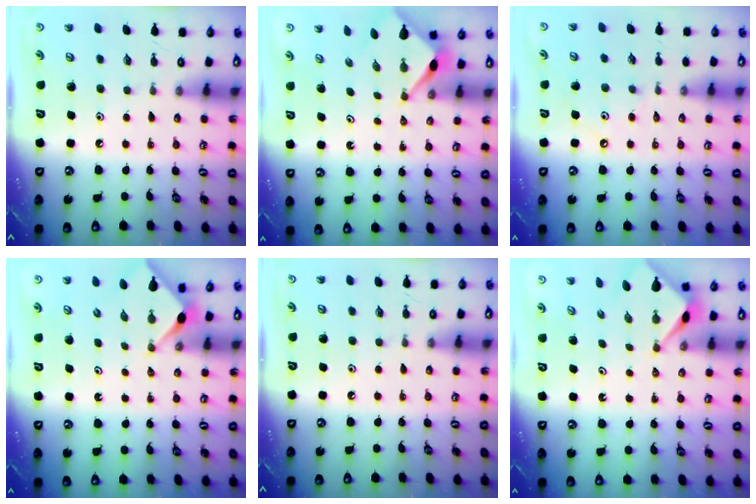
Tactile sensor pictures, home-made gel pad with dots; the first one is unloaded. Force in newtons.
{"total": 2.9, "press": 2.9, "slide": 0.3}
{"total": 5.5, "press": 5.4, "slide": 0.8}
{"total": 2.8, "press": 2.7, "slide": 0.5}
{"total": 0.0}
{"total": 3.5, "press": 3.5, "slide": 0.3}